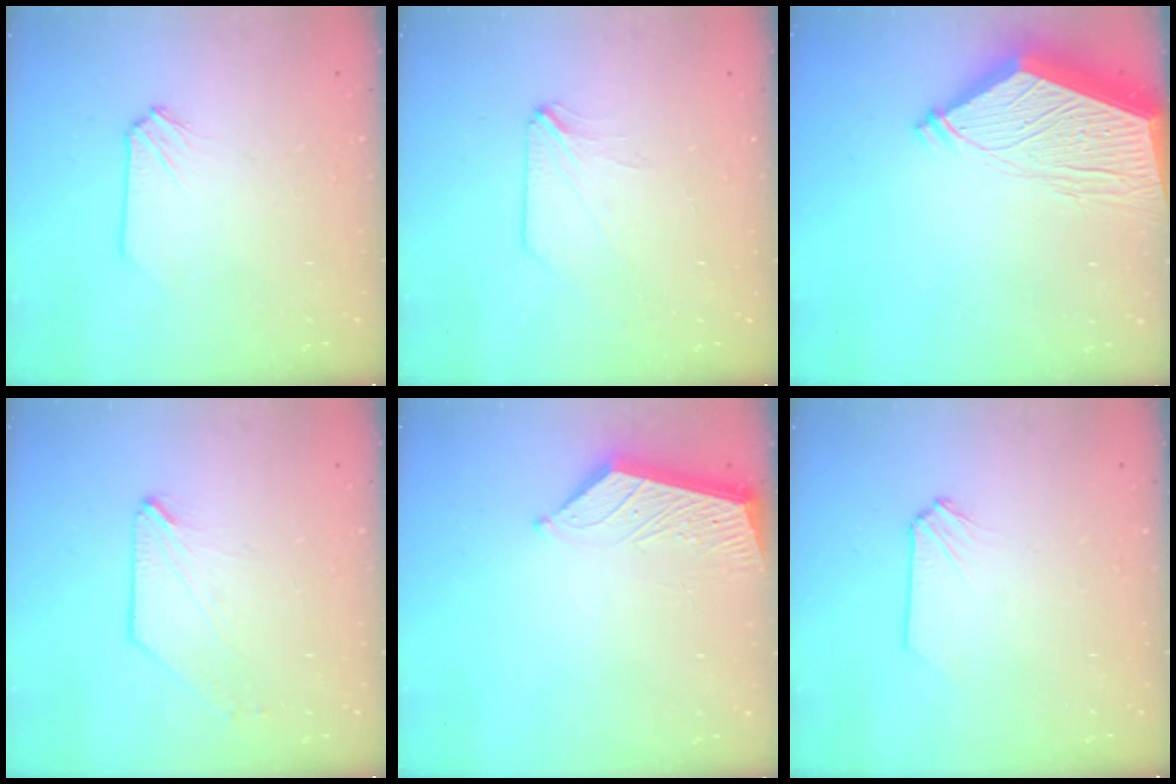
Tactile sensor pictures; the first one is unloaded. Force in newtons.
{"total": 0.0}
{"total": 14.3, "press": 14.2, "slide": 1.8}
{"total": 0.7, "press": 0.7, "slide": 0.1}
{"total": 6.0, "press": 5.9, "slide": 0.5}
{"total": 0.0}